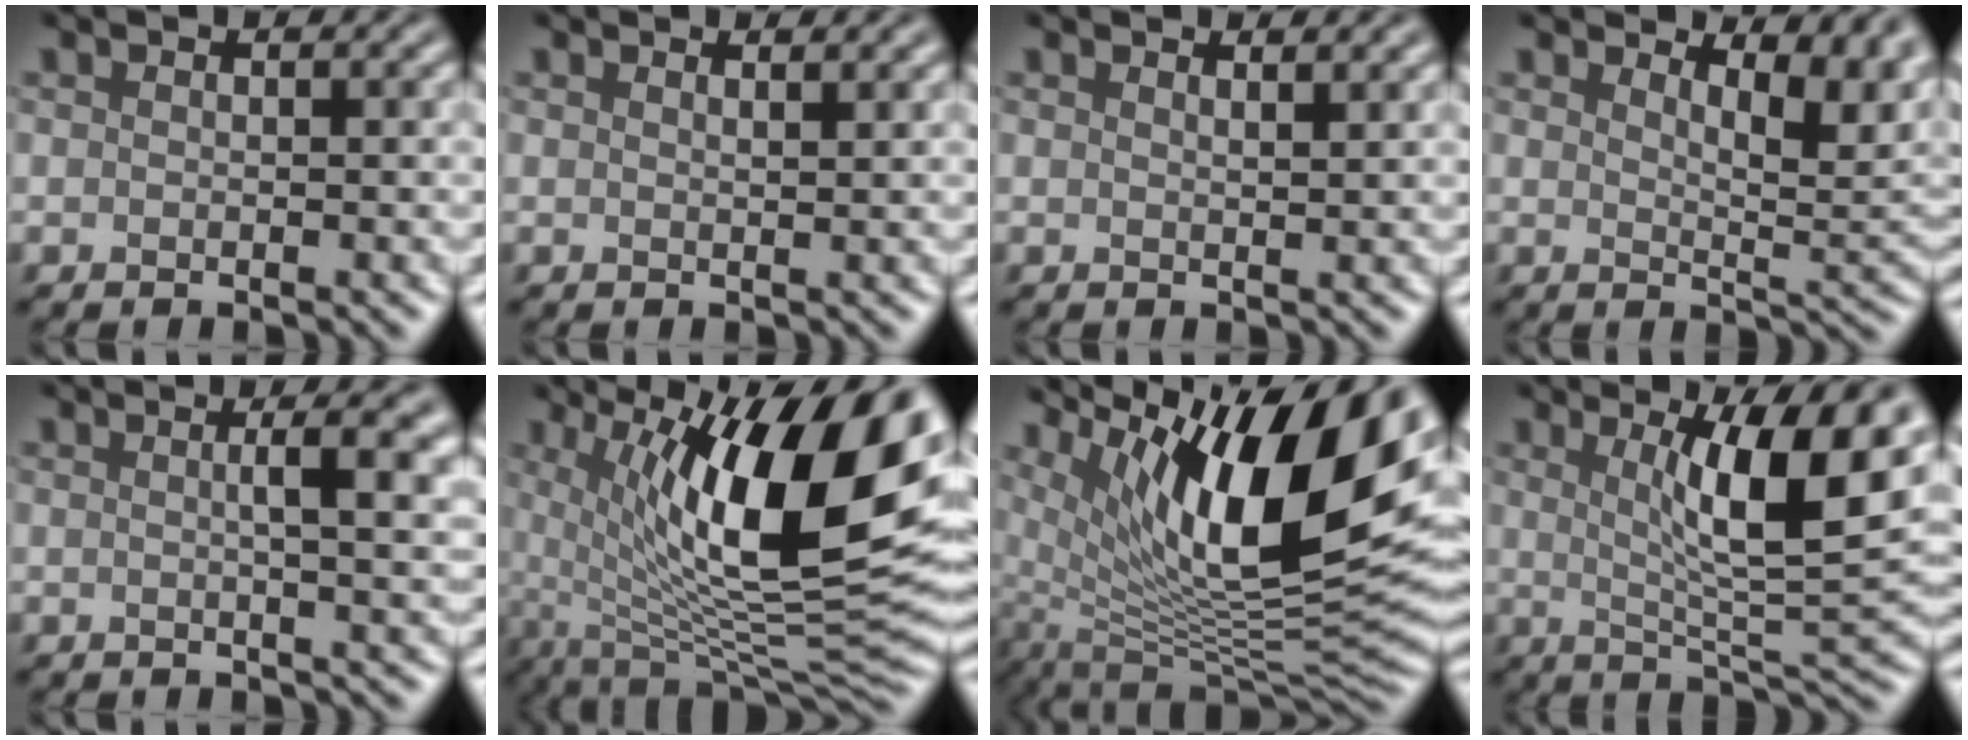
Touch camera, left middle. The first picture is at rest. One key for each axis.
{"total": 1.6, "fx": 1.2, "fy": 0.6, "fz": 0.8, "tx": -0.005, "ty": 0.005, "tz": 0.002}
{"total": 1.9, "fx": 1.5, "fy": 0.7, "fz": 0.9, "tx": -0.005, "ty": 0.008, "tz": 0.003}
{"total": 6.1, "fx": 4.0, "fy": 2.2, "fz": 4.0, "tx": -0.047, "ty": 0.004, "tz": 0.055}
{"total": 4.5, "fx": 0.7, "fy": 1.2, "fz": 4.2, "tx": -0.051, "ty": 0.009, "tz": 0.006}
{"total": 15.3, "fx": 3.9, "fy": 5.2, "fz": 13.9, "tx": -0.210, "ty": -0.008, "tz": 0.063}
{"total": 15.3, "fx": 6.6, "fy": 5.4, "fz": 12.6, "tx": -0.203, "ty": 0.008, "tz": 0.113}
{"total": 10.0, "fx": 2.7, "fy": 2.2, "fz": 9.4, "tx": -0.140, "ty": -0.001, "tz": 0.047}